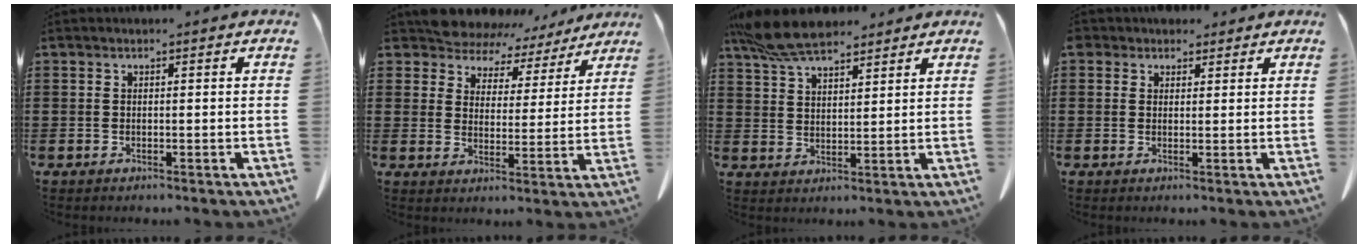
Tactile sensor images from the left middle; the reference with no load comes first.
{"total": 6.0, "force": [5.7, 1.8, 0.2], "torque": [-0.041, -0.037, 0.100]}
{"total": 8.1, "force": [6.9, 2.4, 3.6], "torque": [-0.093, -0.008, 0.130]}
{"total": 2.4, "force": [1.8, 1.4, 0.6], "torque": [-0.009, 0.006, 0.033]}